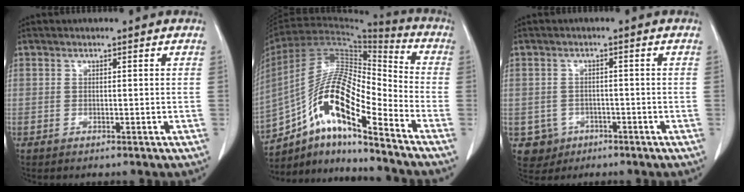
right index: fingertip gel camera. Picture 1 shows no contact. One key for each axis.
{"total": 16.5, "fx": -9.5, "fy": 3.1, "fz": 13.1, "tx": -0.244, "ty": 0.021, "tz": -0.165}
{"total": 3.8, "fx": -1.4, "fy": 3.6, "fz": 0.0, "tx": 0.004, "ty": 0.011, "tz": -0.015}